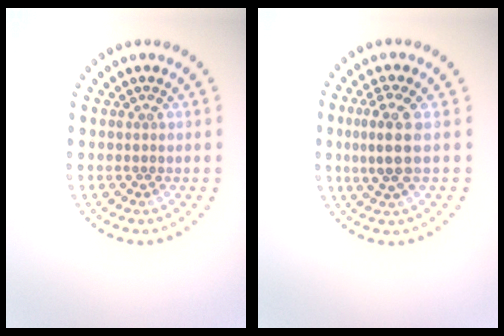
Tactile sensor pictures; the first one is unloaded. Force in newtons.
{"total": 3.1, "press": 2.8, "slide": 1.4}